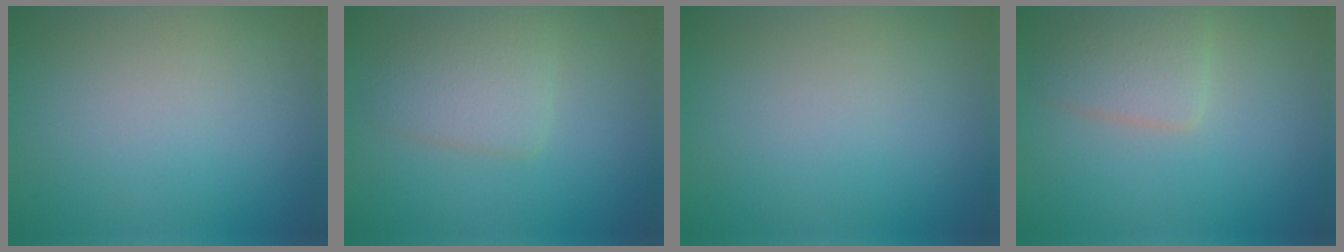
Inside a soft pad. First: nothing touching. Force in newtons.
{"total": 3.3, "press": 3.3, "slide": 0.2}
{"total": 0.0}
{"total": 3.1, "press": 3.1, "slide": 0.2}